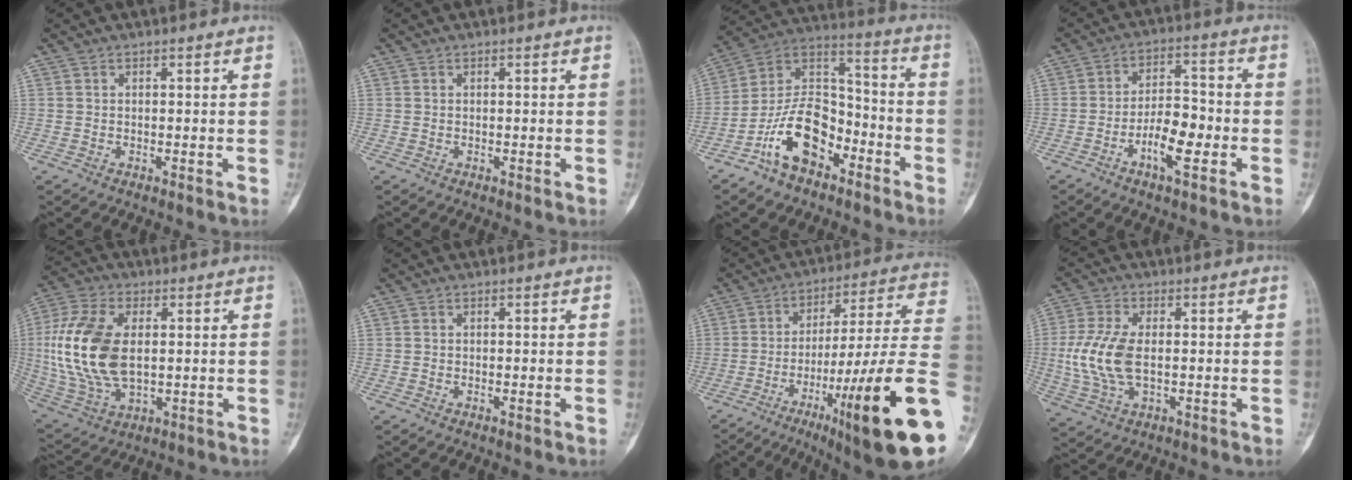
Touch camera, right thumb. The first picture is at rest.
{"total": 0.0}
{"total": 15.1, "force": [-8.0, 8.9, 9.3], "torque": [-0.147, 0.080, -0.153]}
{"total": 8.9, "force": [-3.4, 3.5, 7.5], "torque": [-0.123, 0.028, -0.064]}
{"total": 18.5, "force": [1.3, 10.7, 15.0], "torque": [-0.324, -0.006, 0.032]}
{"total": 0.0}
{"total": 25.7, "force": [-8.6, 1.9, 24.2], "torque": [-0.344, 0.023, -0.129]}
{"total": 10.6, "force": [-0.2, 5.6, 9.0], "torque": [-0.209, 0.001, -0.002]}